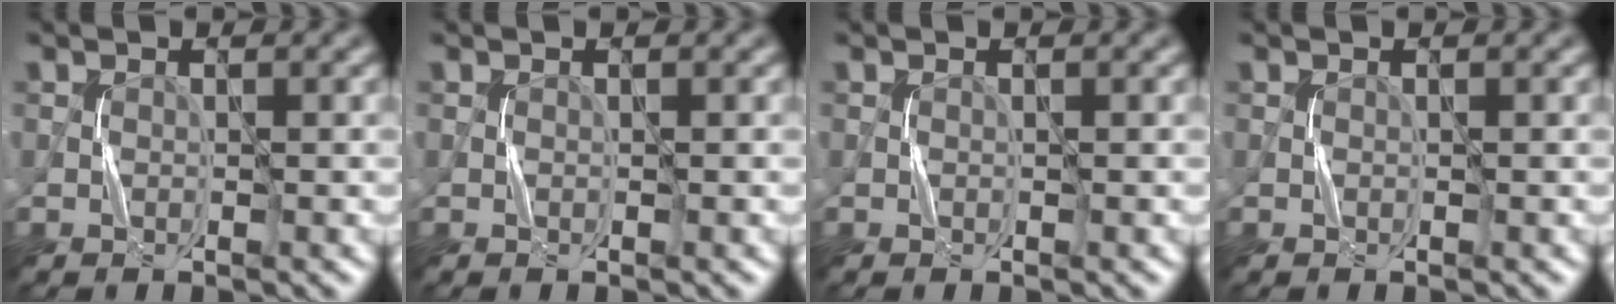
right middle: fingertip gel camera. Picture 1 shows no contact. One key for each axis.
{"total": 0.0}
{"total": 0.0}
{"total": 0.0}